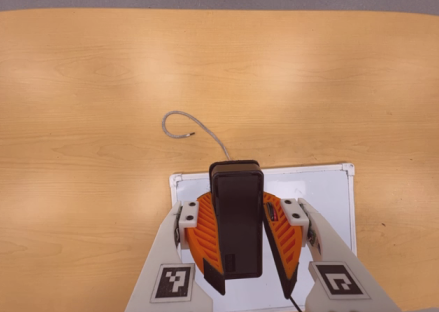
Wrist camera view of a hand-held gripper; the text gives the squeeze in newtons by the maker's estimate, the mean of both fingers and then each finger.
{"total": 11.0, "left": 10.4, "right": 11.7}